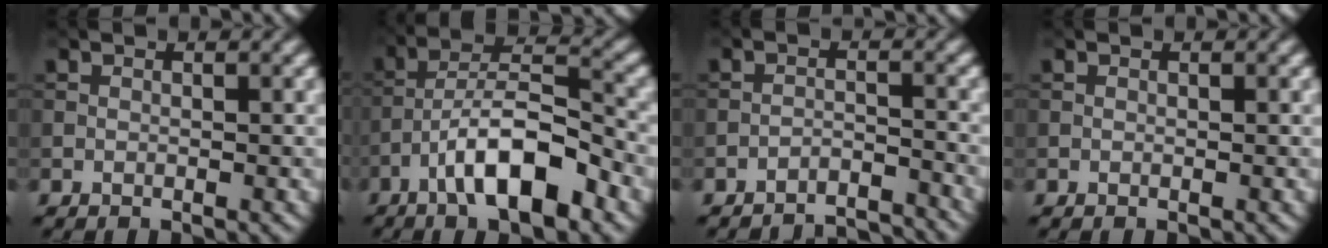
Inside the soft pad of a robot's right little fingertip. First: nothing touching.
{"total": 8.7, "force": [-4.5, 2.5, 6.9], "torque": [-0.111, 0.021, -0.081]}
{"total": 5.0, "force": [-4.8, 0.6, 1.0], "torque": [-0.017, -0.001, -0.075]}
{"total": 0.0}